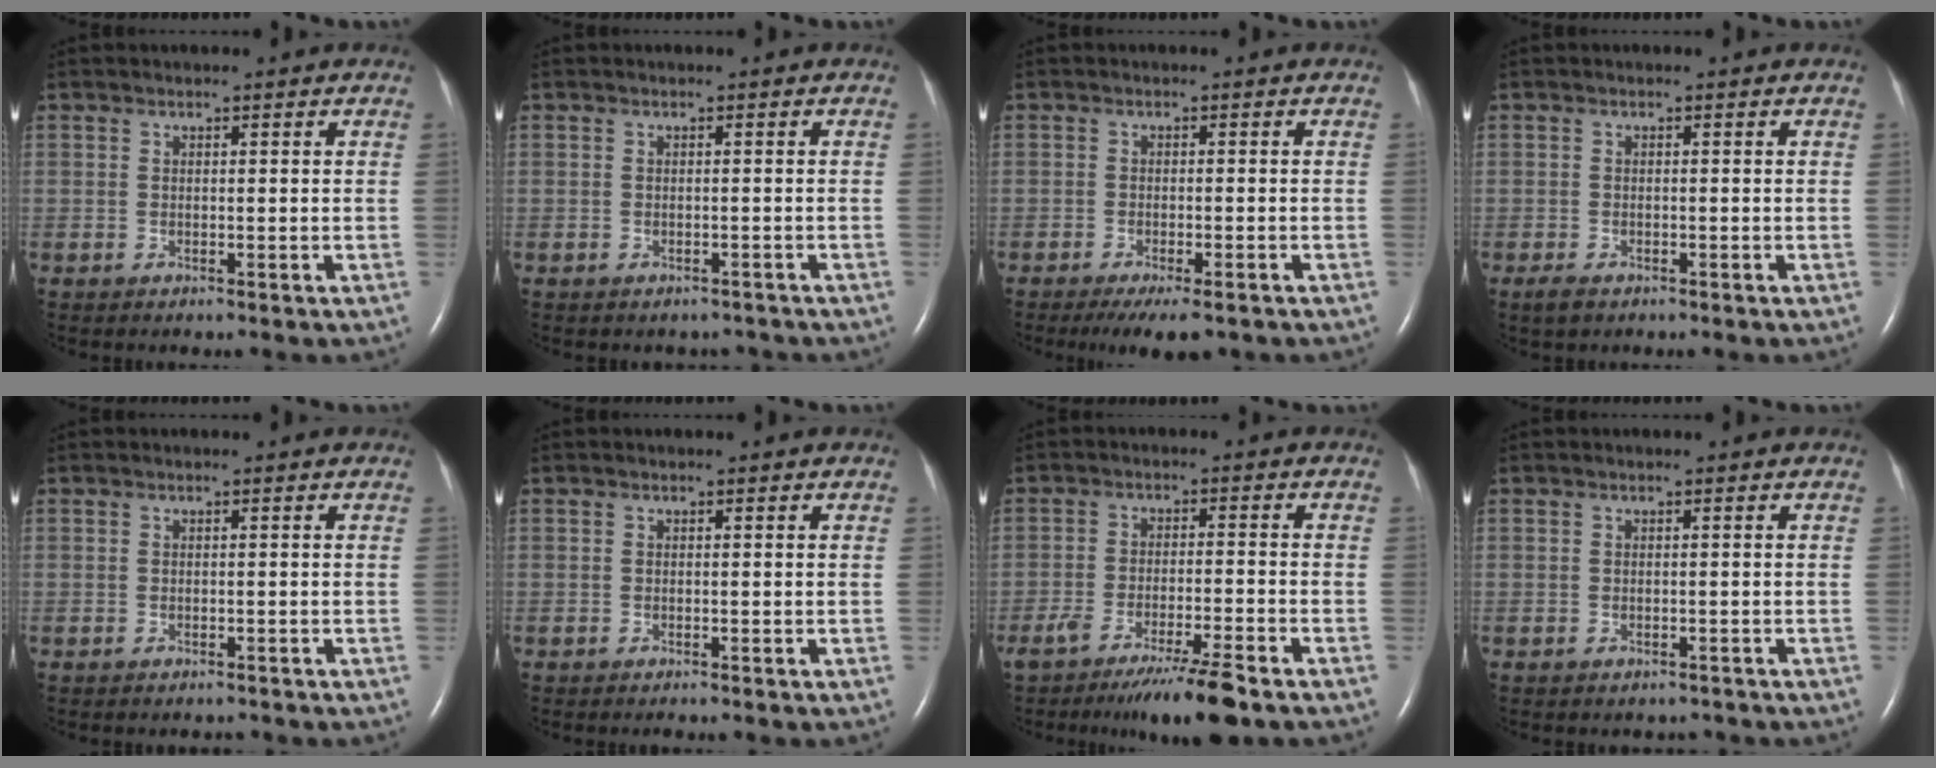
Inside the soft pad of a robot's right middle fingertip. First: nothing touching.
{"total": 2.3, "force": [-2.0, 1.1, 0.1], "torque": [-0.002, 0.004, -0.026]}
{"total": 6.1, "force": [-4.5, 1.5, 3.9], "torque": [-0.053, -0.012, -0.064]}
{"total": 1.7, "force": [-1.1, 0.9, 1.0], "torque": [-0.026, -0.002, -0.016]}
{"total": 1.3, "force": [-1.2, 0.4, 0.3], "torque": [-0.010, -0.002, -0.015]}
{"total": 0.5, "force": [-0.5, 0.0, 0.2], "torque": [-0.006, -0.002, -0.008]}
{"total": 8.9, "force": [-6.6, -0.3, 6.0], "torque": [-0.095, -0.023, -0.107]}
{"total": 1.6, "force": [-1.5, 0.8, 0.1], "torque": [-0.005, 0.000, -0.019]}